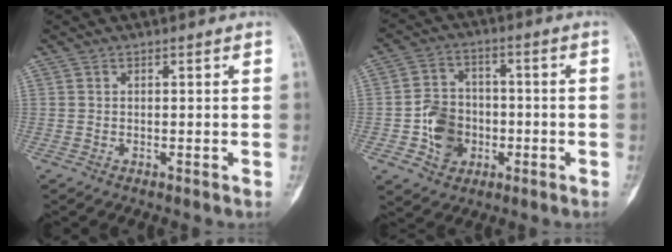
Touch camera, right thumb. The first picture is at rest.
{"total": 9.4, "force": [-2.5, 7.7, 4.7], "torque": [-0.054, 0.018, -0.044]}